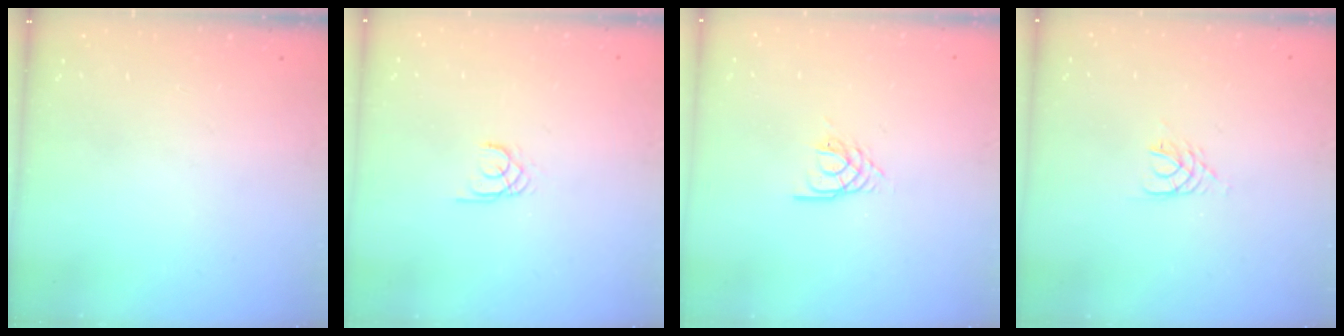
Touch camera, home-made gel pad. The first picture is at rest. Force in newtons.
{"total": 1.5, "press": 1.5, "slide": 0.1}
{"total": 2.5, "press": 2.4, "slide": 0.4}
{"total": 3.0, "press": 2.9, "slide": 0.4}